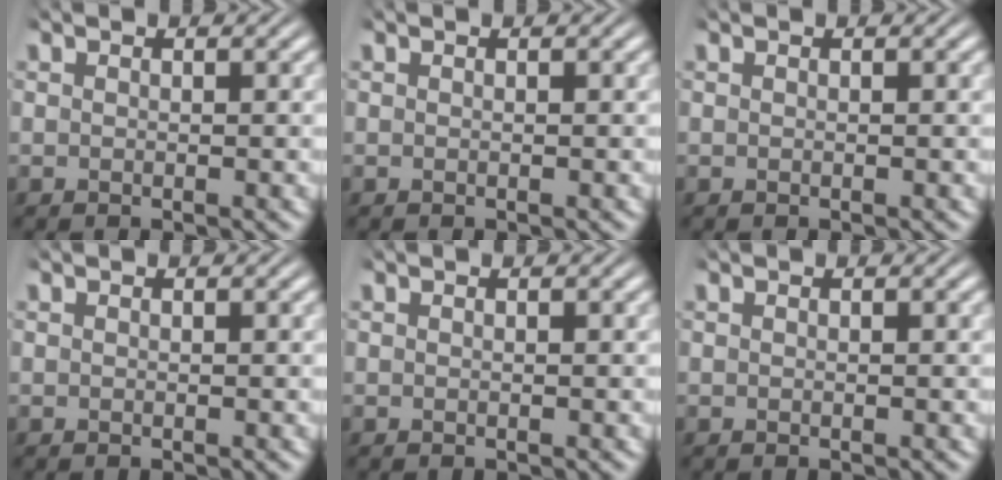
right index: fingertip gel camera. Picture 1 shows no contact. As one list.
[{"total": 0.0}, {"total": 0.0}, {"total": 0.0}, {"total": 0.0}, {"total": 0.0}]